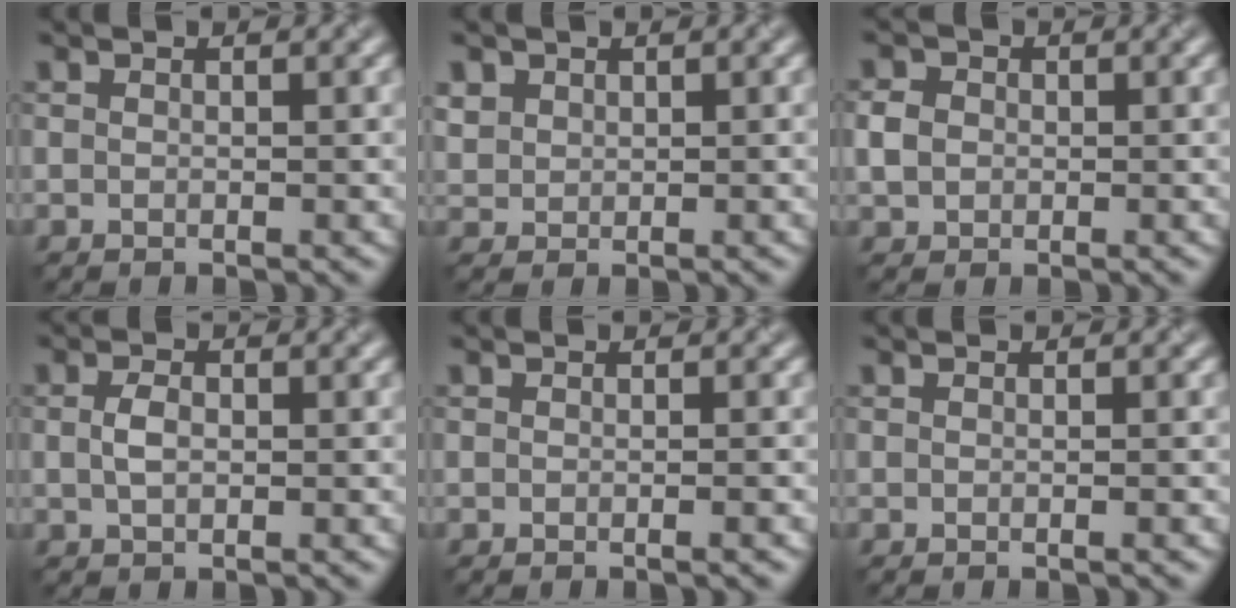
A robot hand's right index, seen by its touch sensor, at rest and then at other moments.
{"total": 1.1, "force": [0.5, 0.9, -0.1], "torque": [-0.001, 0.008, 0.024]}
{"total": 1.8, "force": [-0.5, 1.6, 0.7], "torque": [-0.014, 0.009, -0.004]}
{"total": 1.5, "force": [-0.5, 0.6, 1.2], "torque": [-0.024, 0.009, -0.003]}
{"total": 2.1, "force": [-0.4, 1.0, 1.8], "torque": [-0.002, 0.010, -0.022]}
{"total": 1.4, "force": [-0.3, 0.7, 1.2], "torque": [-0.002, 0.004, -0.014]}